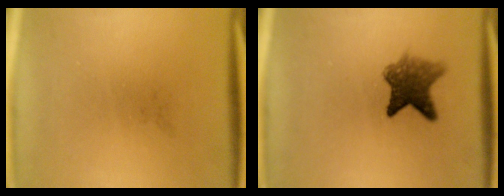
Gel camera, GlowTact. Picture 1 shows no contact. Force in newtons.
{"total": 6.1}